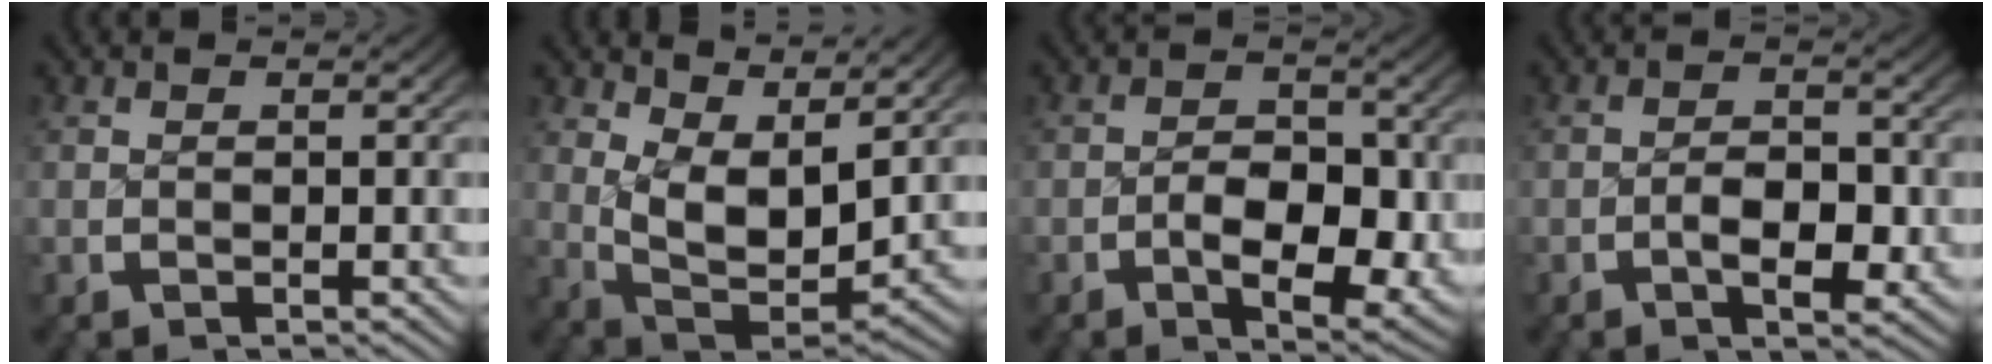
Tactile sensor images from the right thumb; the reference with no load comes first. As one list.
[{"total": 7.2, "force": [1.4, 4.3, 5.7], "torque": [-0.131, -0.044, 0.040]}, {"total": 6.9, "force": [-1.2, 4.0, 5.5], "torque": [-0.093, -0.027, -0.011]}, {"total": 3.9, "force": [-0.8, 2.2, 3.2], "torque": [-0.050, -0.011, -0.013]}]